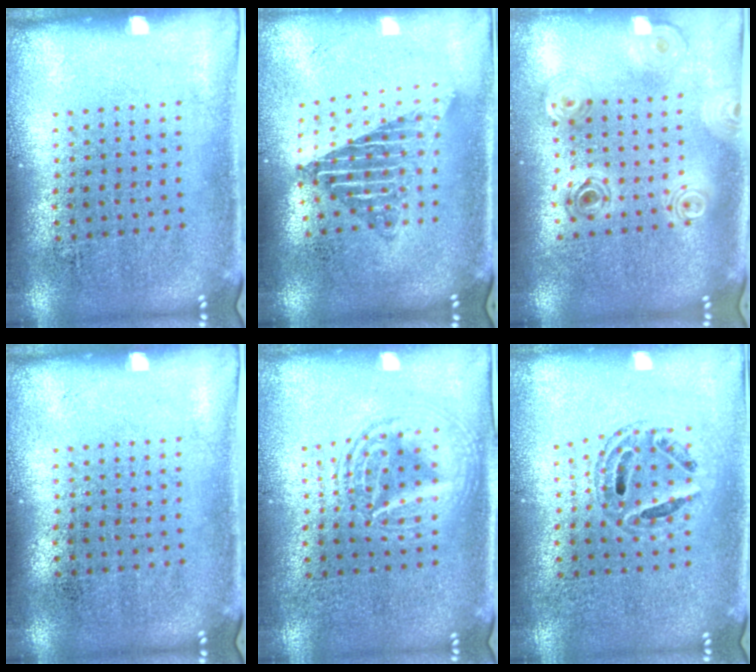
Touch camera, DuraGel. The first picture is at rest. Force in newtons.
{"total": 1.9, "press": 1.5, "slide": 1.1}
{"total": 1.0, "press": 0.9, "slide": 0.2}
{"total": 0.0}
{"total": 2.9, "press": 2.8, "slide": 0.4}
{"total": 0.7, "press": 0.7, "slide": 0.2}